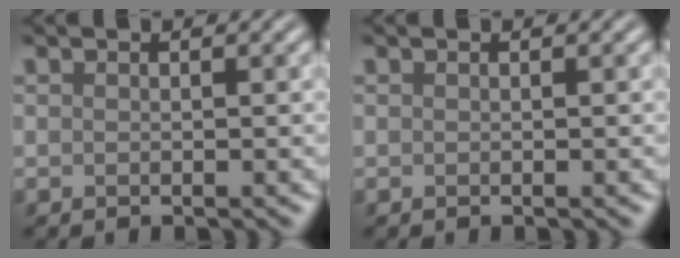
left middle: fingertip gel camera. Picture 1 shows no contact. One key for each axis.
{"total": 0.0}